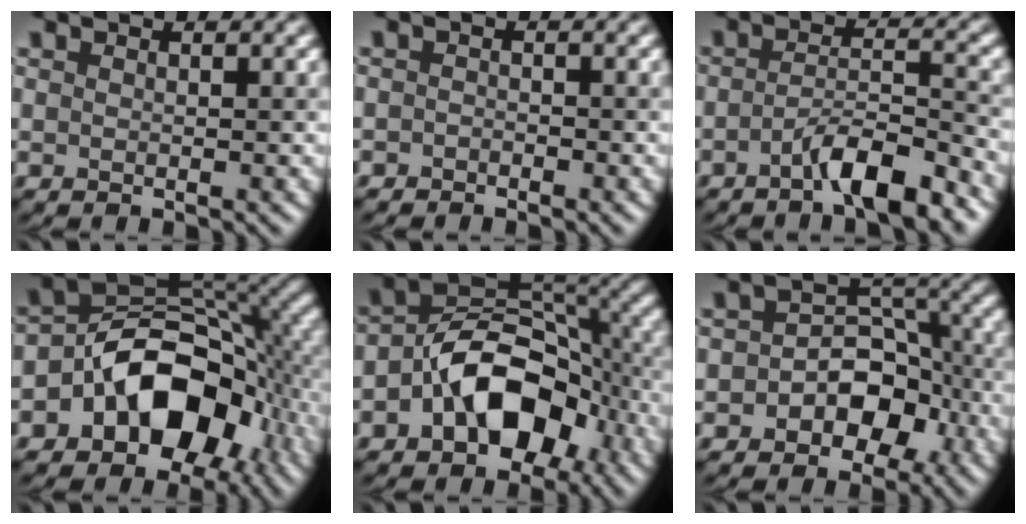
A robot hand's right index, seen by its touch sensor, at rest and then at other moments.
{"total": 1.0, "force": [-0.8, 0.6, 0.1], "torque": [0.002, 0.001, -0.017]}
{"total": 4.8, "force": [-3.1, 0.9, 3.5], "torque": [-0.059, 0.007, -0.060]}
{"total": 12.1, "force": [-4.1, 8.2, 7.9], "torque": [-0.119, 0.005, -0.079]}
{"total": 9.7, "force": [-3.3, 6.4, 6.5], "torque": [-0.093, 0.014, -0.069]}
{"total": 6.0, "force": [-2.1, 4.4, 3.6], "torque": [-0.014, 0.011, -0.046]}